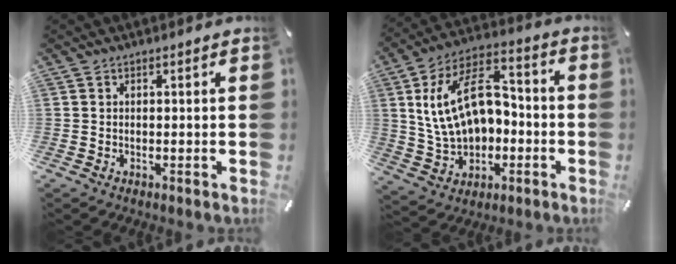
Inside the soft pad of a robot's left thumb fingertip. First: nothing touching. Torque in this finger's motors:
{"motor_torque": [2.38, 2.63, 1.11, 0.67, 0.26]}